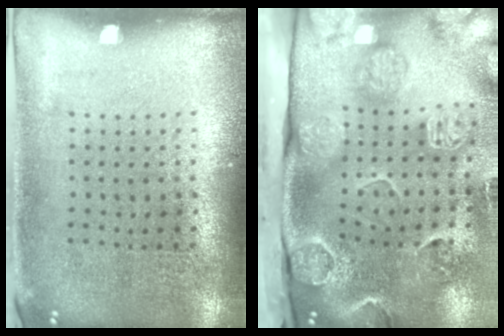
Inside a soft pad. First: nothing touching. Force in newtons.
{"total": 4.5, "press": 3.4, "slide": 3.0}